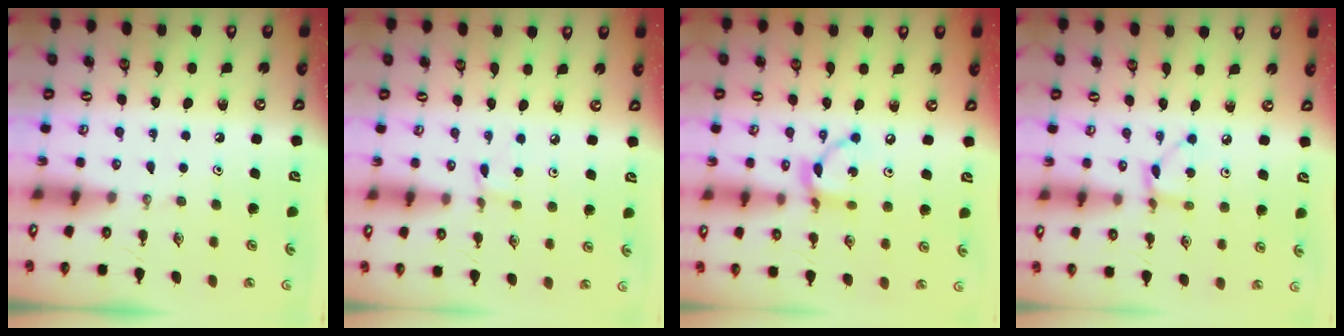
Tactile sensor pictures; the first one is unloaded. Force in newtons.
{"total": 1.9, "press": 1.9, "slide": 0.2}
{"total": 8.5, "press": 8.5, "slide": 0.4}
{"total": 3.3, "press": 3.3, "slide": 0.1}